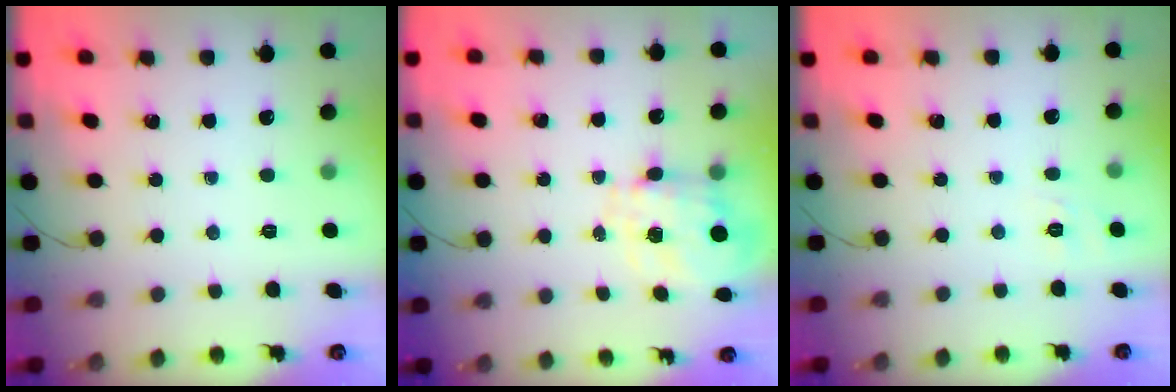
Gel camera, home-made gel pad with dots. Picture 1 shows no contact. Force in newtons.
{"total": 6.6, "press": 6.5, "slide": 1.0}
{"total": 2.6, "press": 2.0, "slide": 1.7}